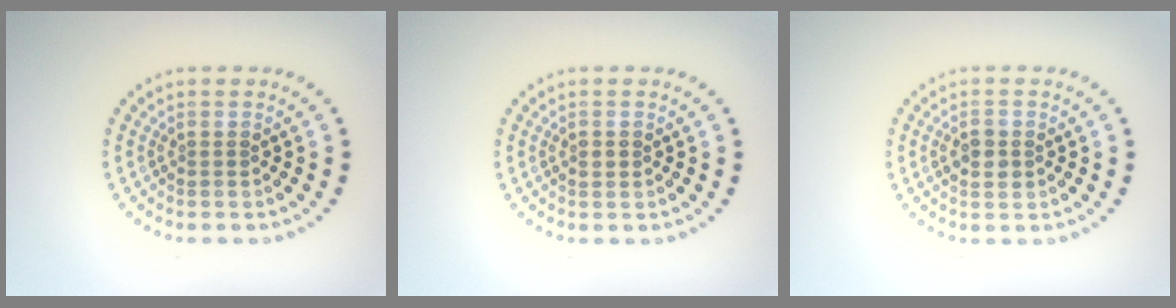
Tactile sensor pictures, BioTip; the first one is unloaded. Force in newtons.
{"total": 1.0, "press": 1.0, "slide": 0.0}
{"total": 2.4, "press": 2.4, "slide": 0.2}